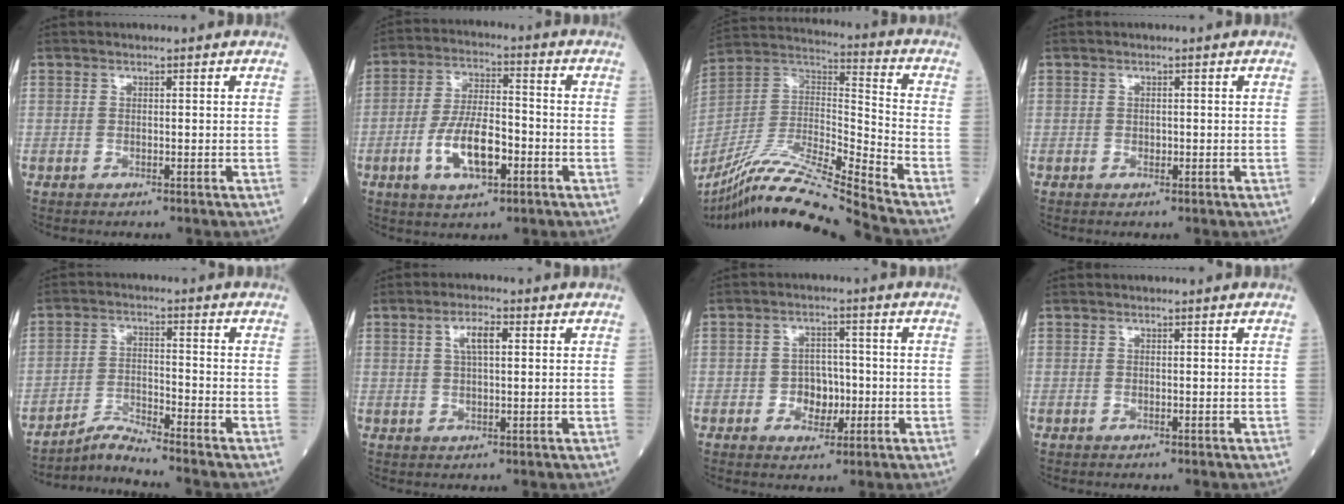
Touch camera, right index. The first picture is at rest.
{"total": 9.8, "force": [-3.4, 3.7, 8.5], "torque": [-0.166, 0.004, -0.061]}
{"total": 20.4, "force": [-17.9, -1.8, 9.7], "torque": [-0.203, -0.007, -0.328]}
{"total": 0.6, "force": [-0.1, 0.5, 0.3], "torque": [-0.001, 0.001, -0.003]}
{"total": 4.9, "force": [-4.7, -1.6, 0.3], "torque": [-0.018, -0.017, -0.088]}
{"total": 3.9, "force": [1.3, 1.2, 3.5], "torque": [-0.067, 0.008, 0.025]}
{"total": 4.5, "force": [-1.1, 3.3, 2.8], "torque": [-0.035, 0.008, -0.015]}
{"total": 0.0}